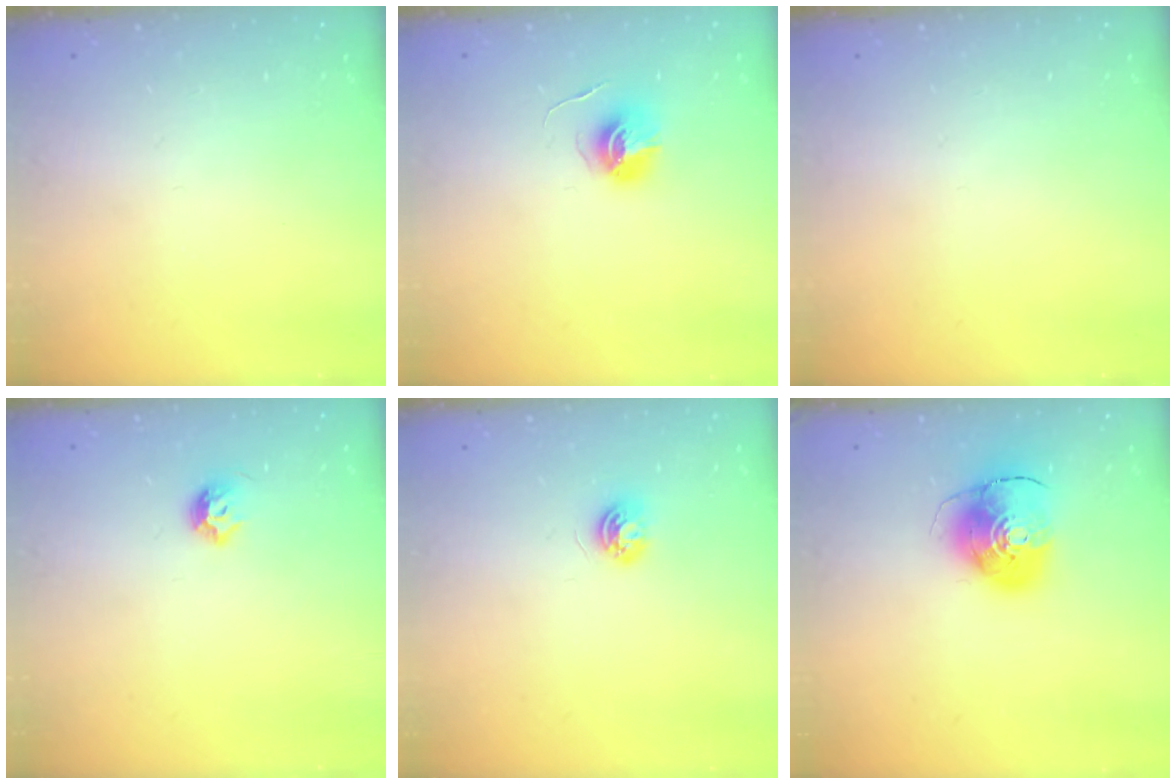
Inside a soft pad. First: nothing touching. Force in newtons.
{"total": 5.9, "press": 5.9, "slide": 0.4}
{"total": 0.0}
{"total": 5.9, "press": 5.8, "slide": 0.9}
{"total": 4.9, "press": 4.8, "slide": 0.6}
{"total": 9.6, "press": 9.6, "slide": 1.2}